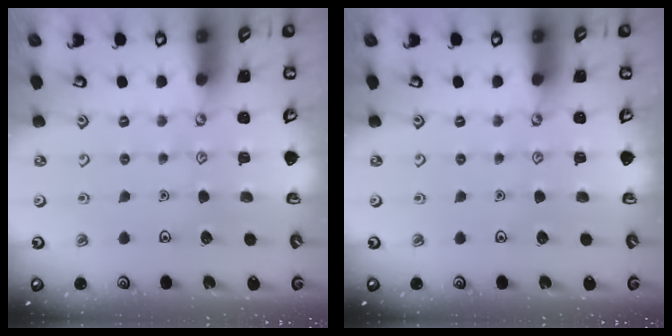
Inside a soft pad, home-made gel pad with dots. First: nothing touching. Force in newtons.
{"total": 0.0}